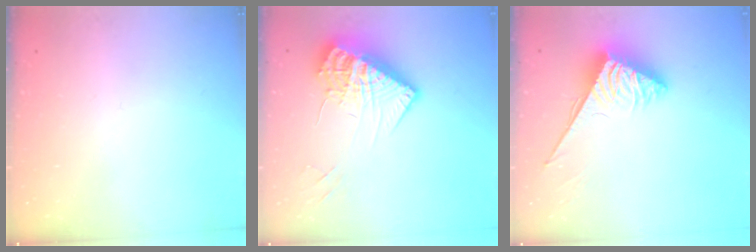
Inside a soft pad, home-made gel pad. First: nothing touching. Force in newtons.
{"total": 15.9, "press": 15.8, "slide": 1.8}
{"total": 3.9, "press": 3.8, "slide": 0.4}